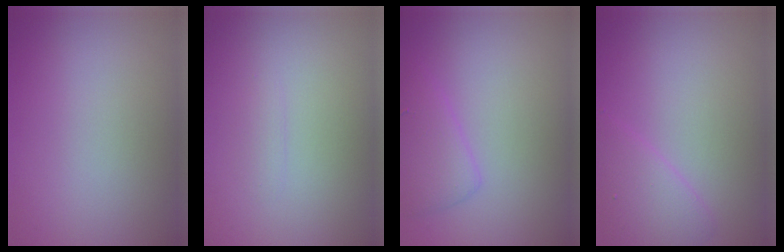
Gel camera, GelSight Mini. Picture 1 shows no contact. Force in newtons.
{"total": 0.7, "press": 0.7, "slide": 0.0}
{"total": 2.6, "press": 2.6, "slide": 0.2}
{"total": 2.6, "press": 2.6, "slide": 0.2}